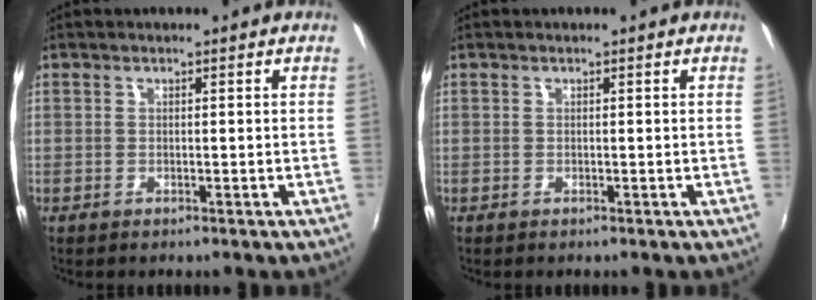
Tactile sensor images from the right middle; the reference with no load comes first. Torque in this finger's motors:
{"motor_torque": [0.00, 0.00, 0.00, 0.01]}